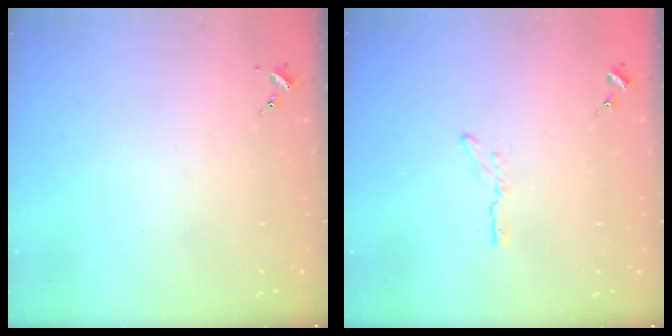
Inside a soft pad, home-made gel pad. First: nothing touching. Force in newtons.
{"total": 3.3, "press": 3.3, "slide": 0.3}